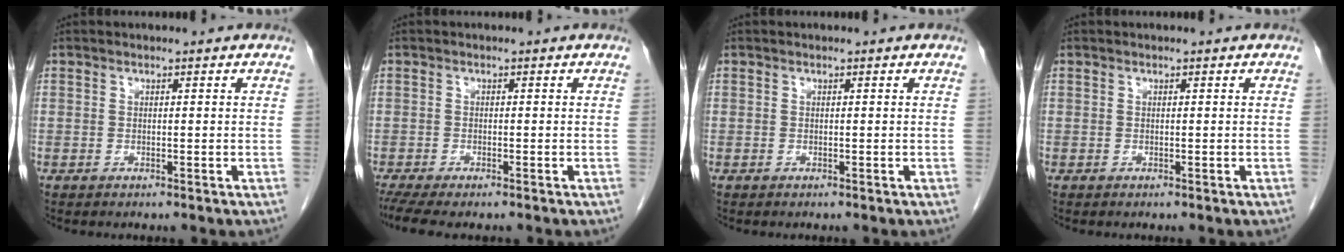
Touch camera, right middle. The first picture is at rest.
{"total": 5.8, "force": [-4.6, 1.3, 3.3], "torque": [-0.055, -0.011, -0.077]}
{"total": 0.0}
{"total": 0.0}